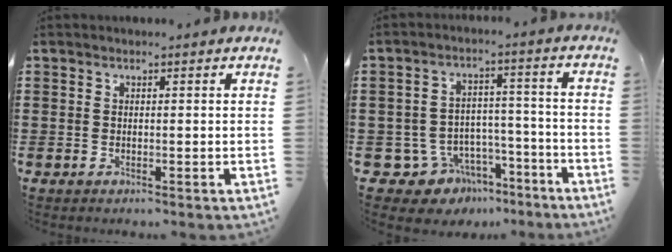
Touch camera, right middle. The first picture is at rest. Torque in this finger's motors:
{"motor_torque": [0.07, 0.02, -0.03, -0.02]}